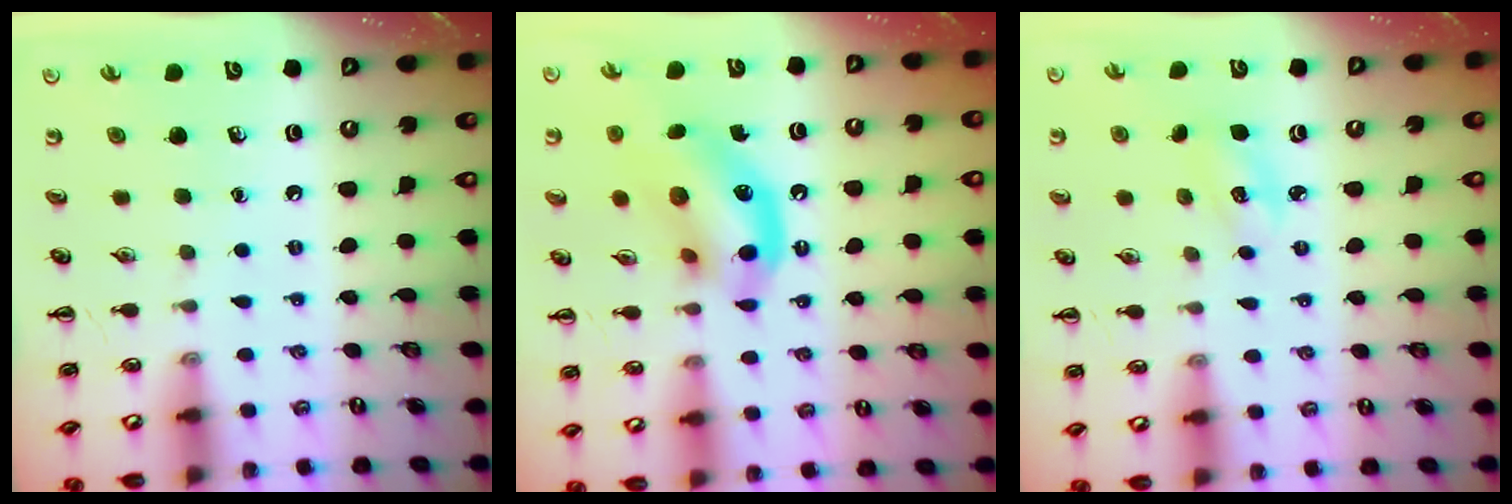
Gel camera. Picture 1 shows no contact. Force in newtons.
{"total": 13.8, "press": 13.6, "slide": 2.8}
{"total": 4.4, "press": 4.2, "slide": 1.2}